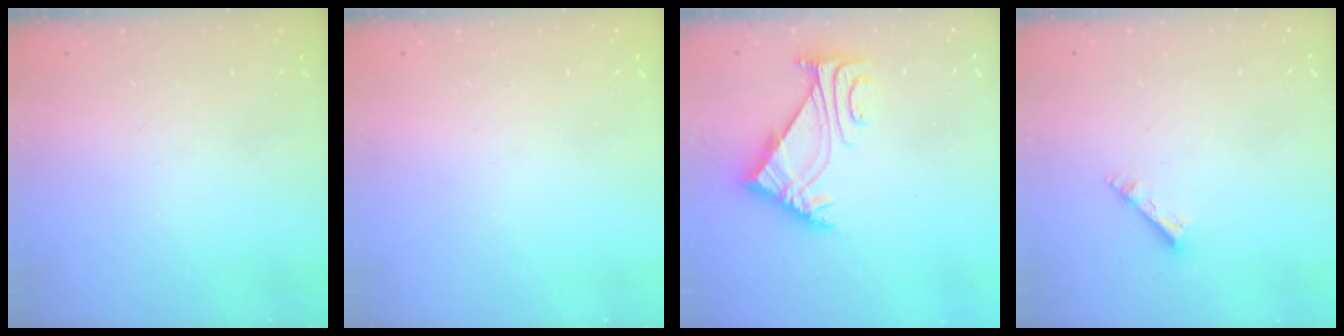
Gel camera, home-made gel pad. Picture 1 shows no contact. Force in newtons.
{"total": 0.0}
{"total": 5.5, "press": 5.3, "slide": 1.1}
{"total": 2.6, "press": 2.5, "slide": 0.2}